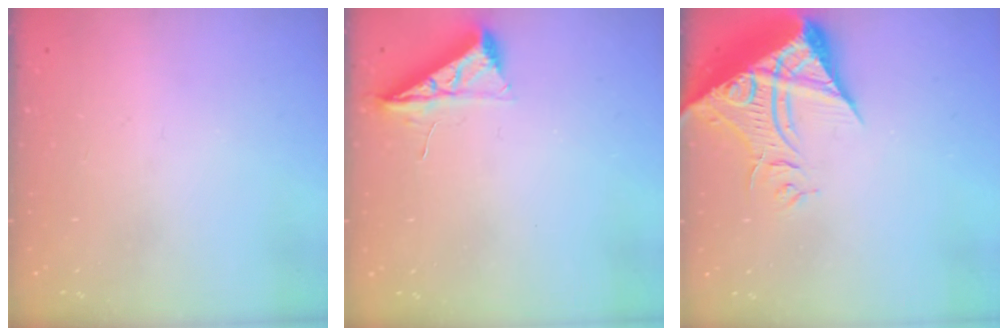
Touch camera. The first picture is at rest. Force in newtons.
{"total": 7.0, "press": 6.9, "slide": 0.8}
{"total": 19.4, "press": 19.3, "slide": 2.1}